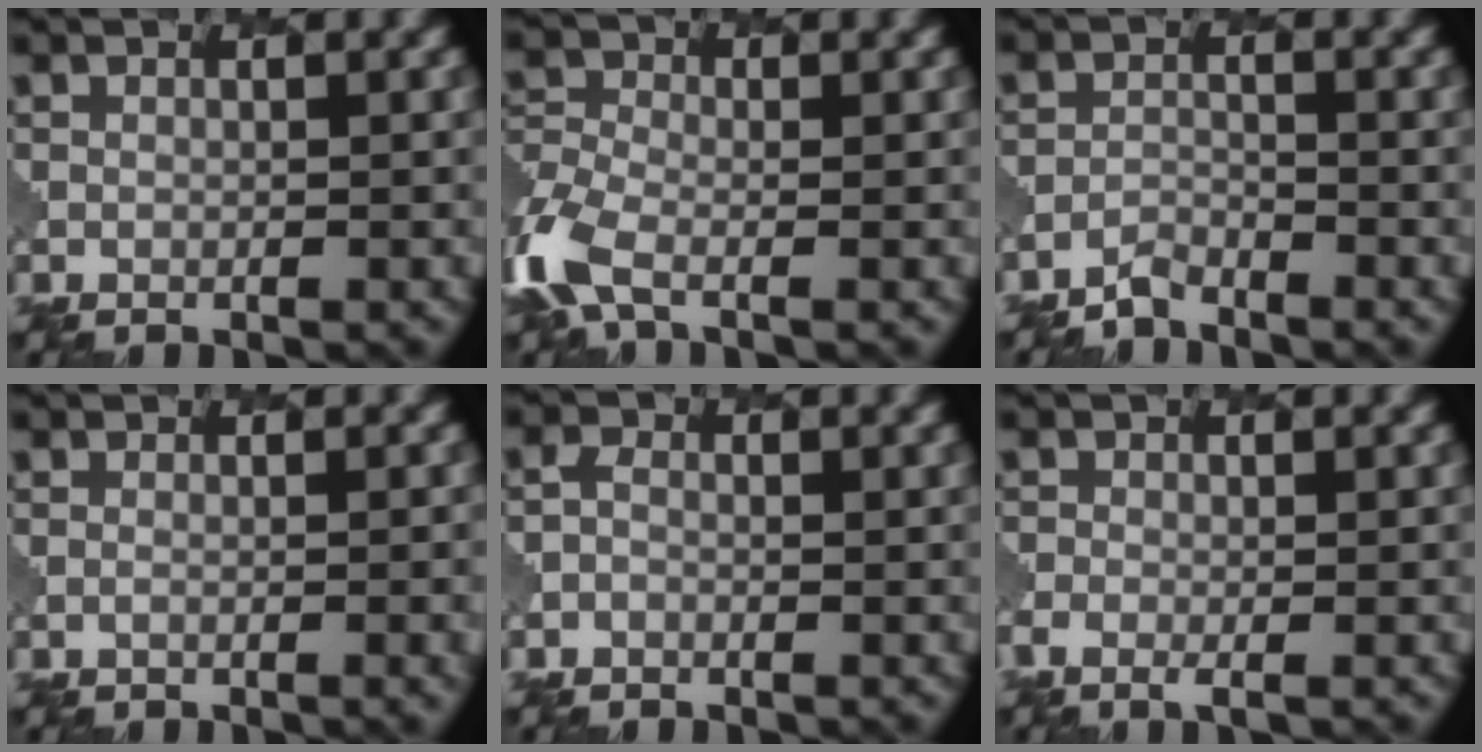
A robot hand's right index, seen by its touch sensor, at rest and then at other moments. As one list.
[{"total": 5.4, "force": [-2.9, 2.6, 3.8], "torque": [-0.103, -0.012, -0.071]}, {"total": 1.5, "force": [-1.5, 0.2, -0.1], "torque": [0.000, 0.001, -0.032]}, {"total": 2.4, "force": [-0.4, 1.1, 2.1], "torque": [-0.005, 0.007, -0.017]}, {"total": 0.8, "force": [-0.5, 0.6, 0.0], "torque": [-0.002, 0.000, -0.013]}, {"total": 1.9, "force": [-1.3, 0.5, 1.3], "torque": [-0.029, -0.009, -0.028]}]